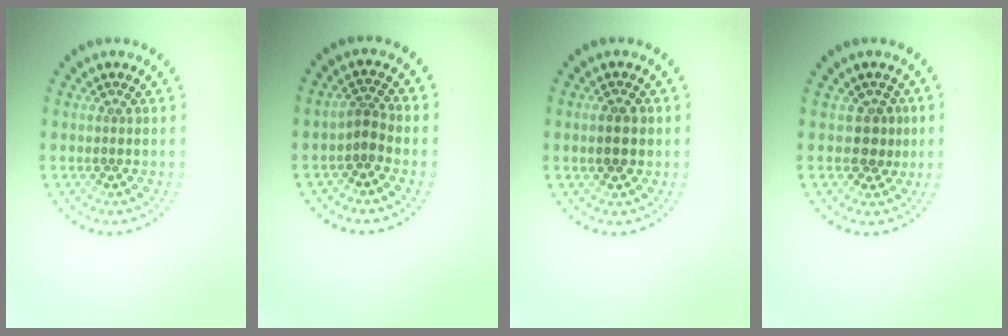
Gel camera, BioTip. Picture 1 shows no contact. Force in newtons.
{"total": 1.6, "press": 1.3, "slide": 0.9}
{"total": 2.7, "press": 2.7, "slide": 0.2}
{"total": 2.0, "press": 1.5, "slide": 1.2}